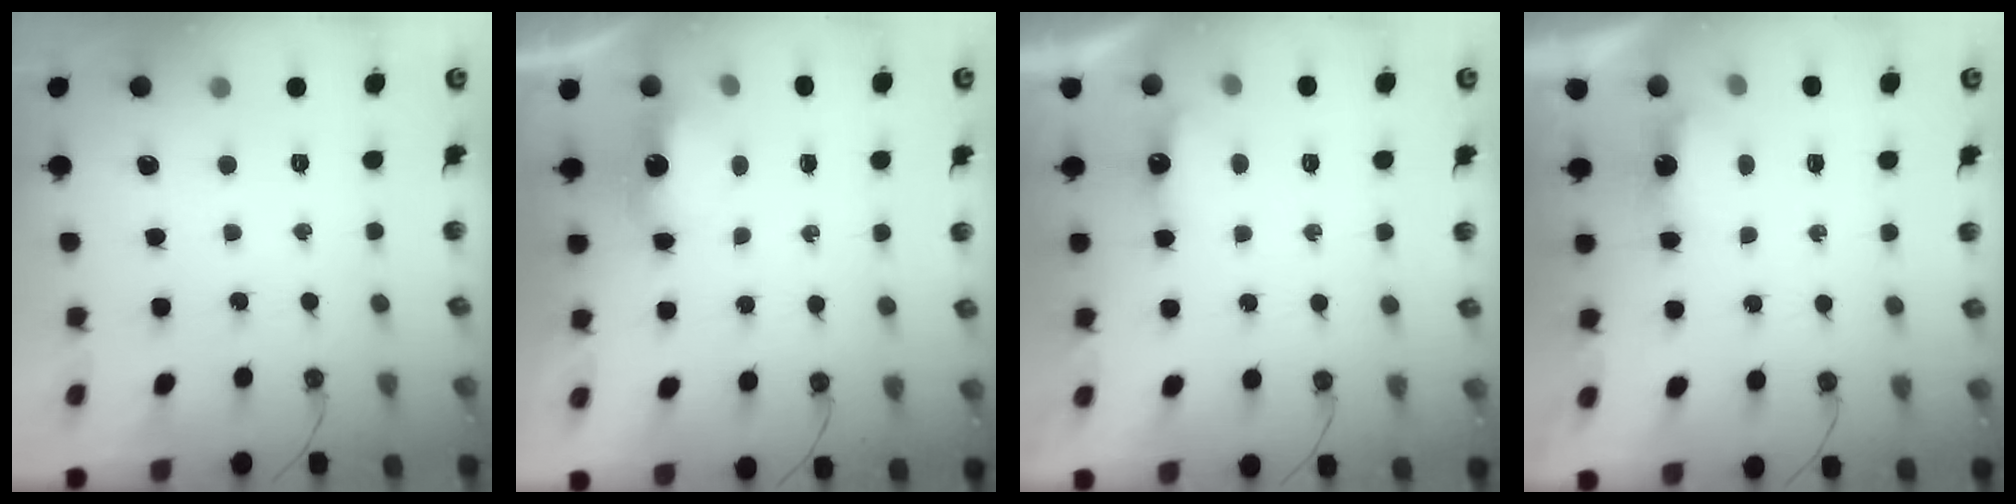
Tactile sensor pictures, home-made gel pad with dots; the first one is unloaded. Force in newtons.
{"total": 4.6, "press": 4.6, "slide": 0.5}
{"total": 3.9, "press": 3.8, "slide": 0.7}
{"total": 3.4, "press": 3.4, "slide": 0.5}